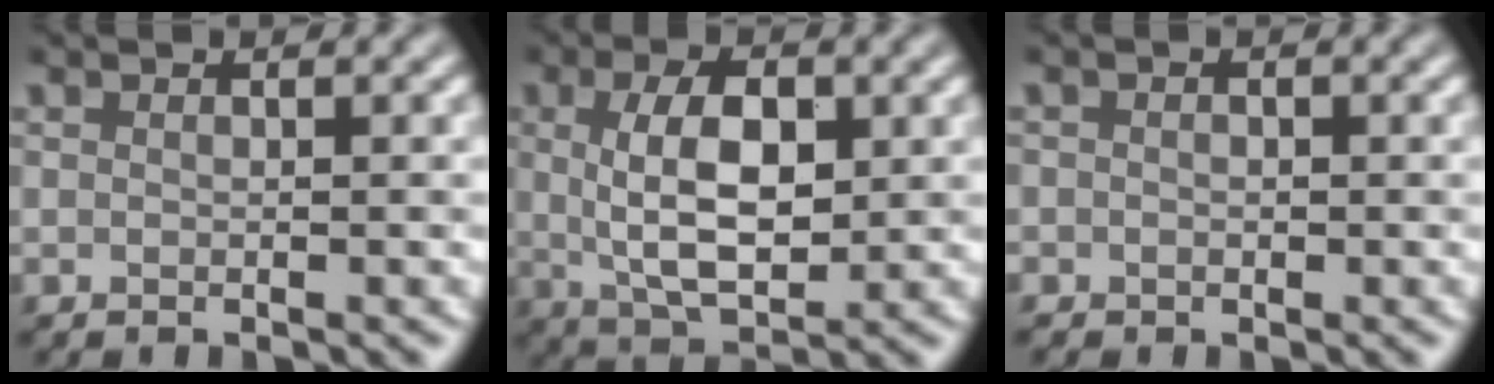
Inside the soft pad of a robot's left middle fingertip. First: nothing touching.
{"total": 6.5, "force": [0.9, 3.3, 5.6], "torque": [-0.105, 0.001, 0.020]}
{"total": 1.1, "force": [-0.1, 1.1, 0.1], "torque": [0.015, -0.003, -0.002]}